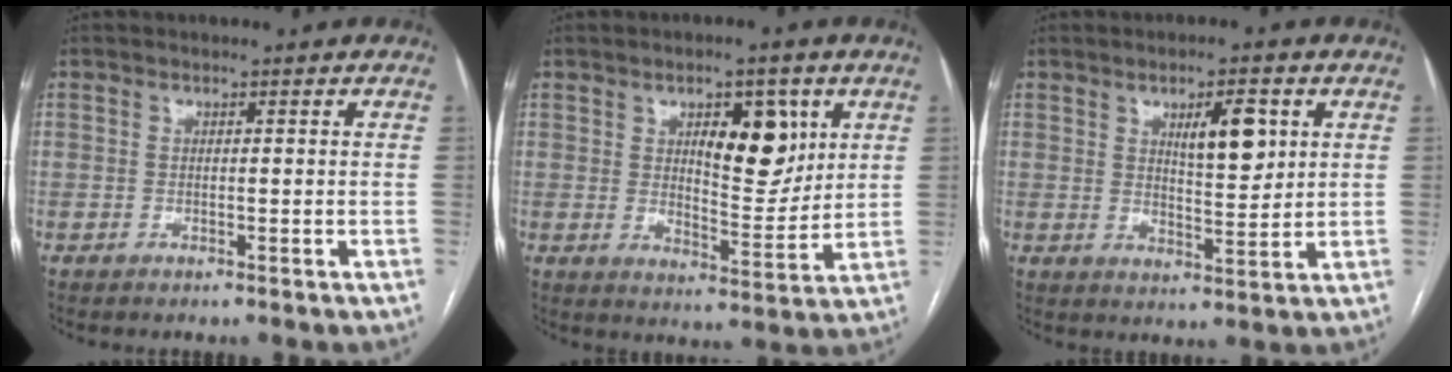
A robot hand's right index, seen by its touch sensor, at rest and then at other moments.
{"total": 9.4, "force": [3.8, 3.8, 7.8], "torque": [-0.111, 0.000, 0.064]}
{"total": 7.0, "force": [2.8, 2.1, 6.0], "torque": [-0.097, -0.001, 0.049]}